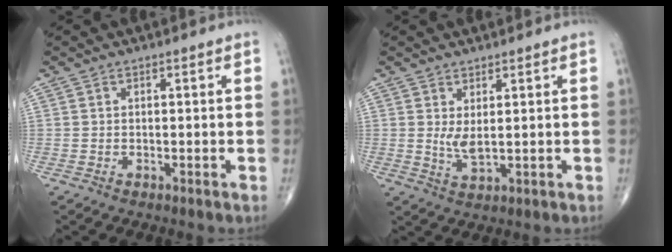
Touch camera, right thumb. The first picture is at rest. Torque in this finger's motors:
{"motor_torque": [1.26, 2.16, -0.06, -0.11, 0.00]}